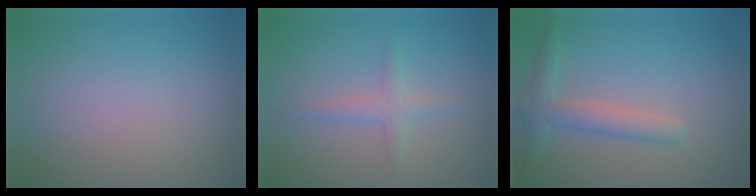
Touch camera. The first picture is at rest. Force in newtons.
{"total": 1.7, "press": 1.7, "slide": 0.0}
{"total": 2.8, "press": 2.8, "slide": 0.1}